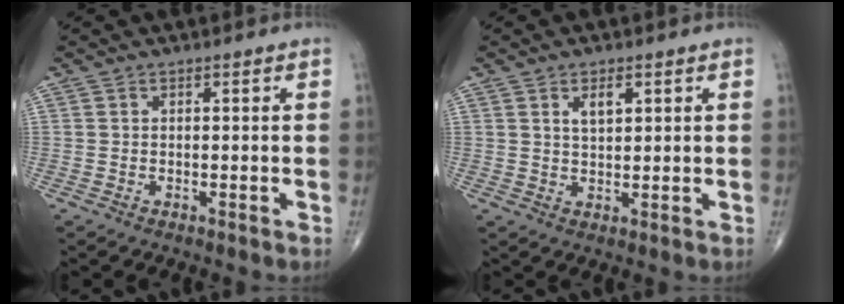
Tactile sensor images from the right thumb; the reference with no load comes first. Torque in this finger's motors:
{"motor_torque": [-0.23, -0.23, 0.12, 0.12, 0.06]}